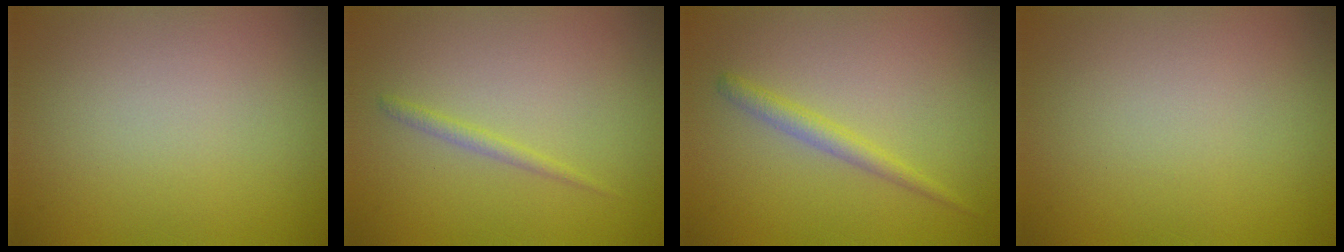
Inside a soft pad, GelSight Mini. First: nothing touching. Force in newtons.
{"total": 1.0, "press": 1.0, "slide": 0.1}
{"total": 1.7, "press": 1.7, "slide": 0.2}
{"total": 0.0}